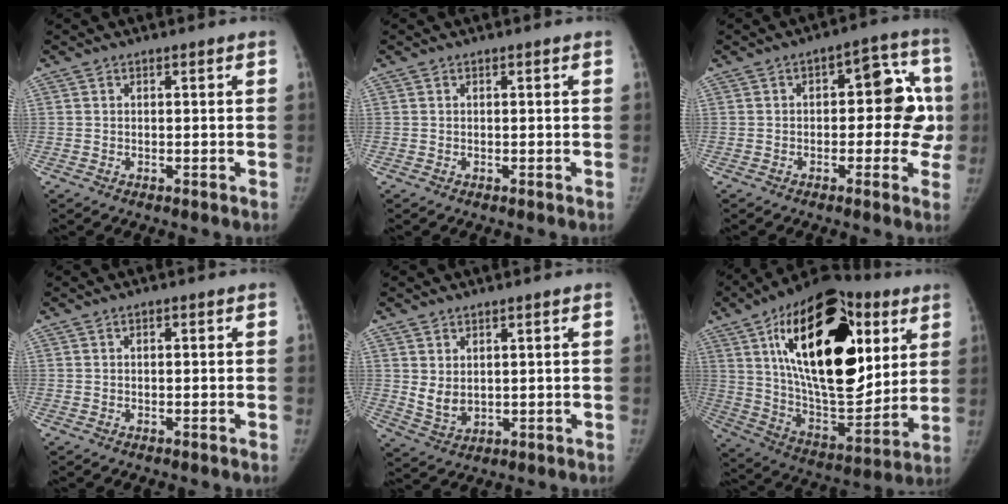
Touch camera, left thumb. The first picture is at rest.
{"total": 0.0}
{"total": 13.8, "force": [-0.3, 7.2, 11.7], "torque": [-0.087, 0.038, -0.012]}
{"total": 1.0, "force": [0.0, 0.6, 0.8], "torque": [-0.010, 0.004, -0.002]}
{"total": 4.7, "force": [1.1, 3.2, 3.1], "torque": [-0.048, -0.010, 0.036]}
{"total": 34.1, "force": [11.3, 17.2, 27.2], "torque": [-0.415, -0.020, 0.185]}